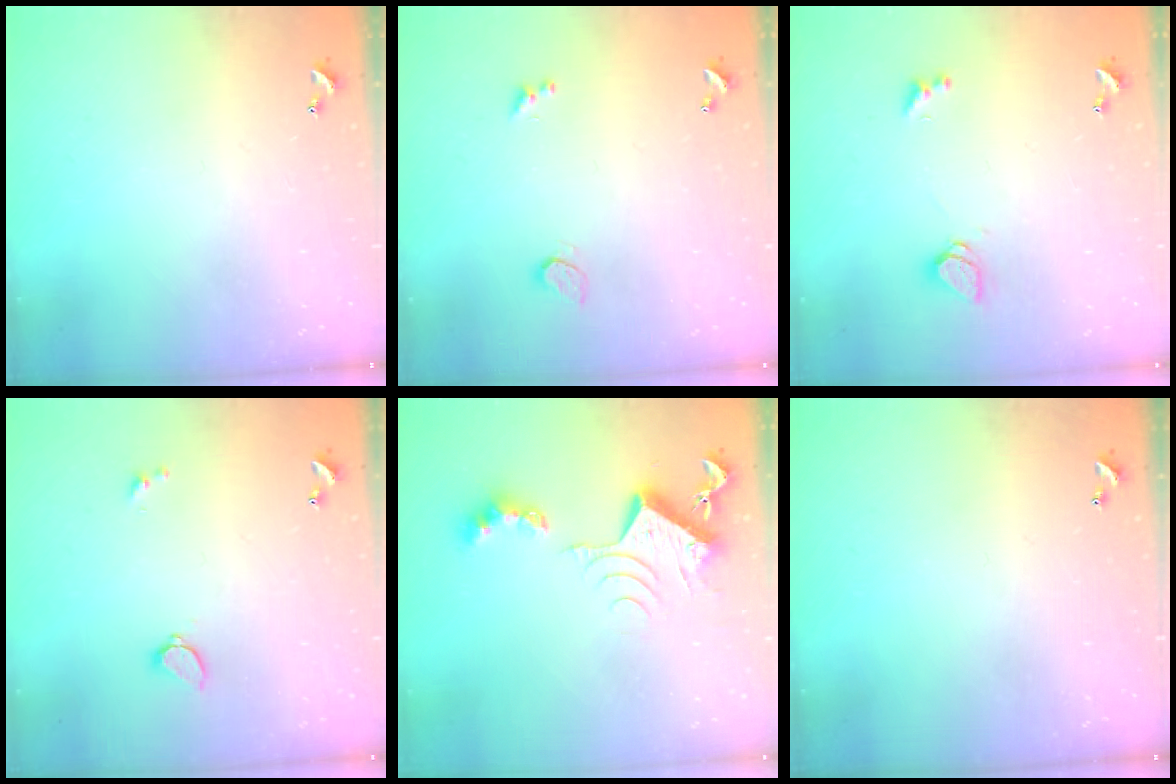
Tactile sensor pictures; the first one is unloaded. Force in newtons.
{"total": 0.9, "press": 0.8, "slide": 0.4}
{"total": 1.6, "press": 1.6, "slide": 0.5}
{"total": 1.7, "press": 1.6, "slide": 0.5}
{"total": 8.5, "press": 8.5, "slide": 0.9}
{"total": 0.0}